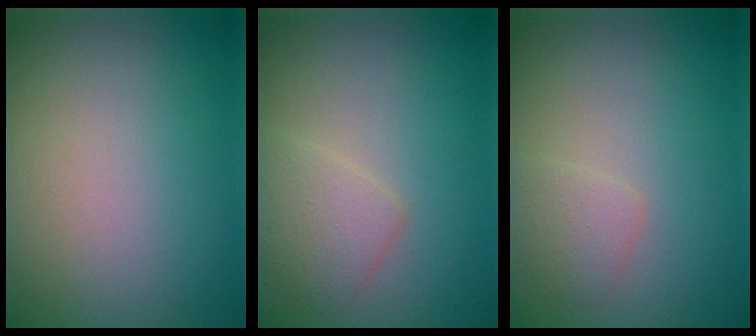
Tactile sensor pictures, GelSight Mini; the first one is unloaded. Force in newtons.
{"total": 2.4, "press": 2.4, "slide": 0.0}
{"total": 1.4, "press": 1.4, "slide": 0.1}